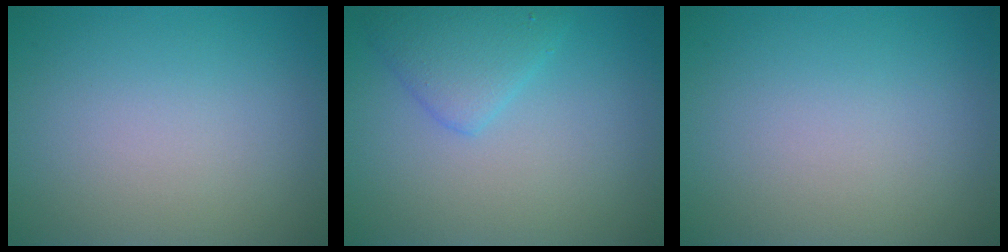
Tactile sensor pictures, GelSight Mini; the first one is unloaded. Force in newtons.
{"total": 2.8, "press": 2.8, "slide": 0.2}
{"total": 0.0}